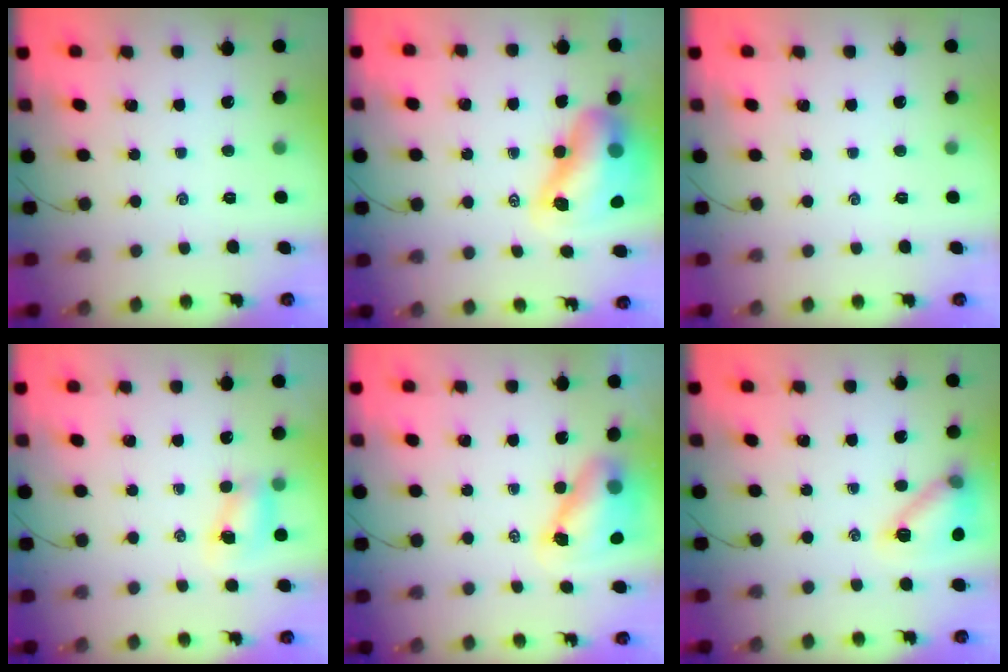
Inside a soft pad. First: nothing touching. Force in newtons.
{"total": 14.6, "press": 14.1, "slide": 3.9}
{"total": 0.0}
{"total": 5.9, "press": 5.9, "slide": 1.0}
{"total": 9.2, "press": 9.0, "slide": 1.6}
{"total": 13.4, "press": 13.4, "slide": 0.6}